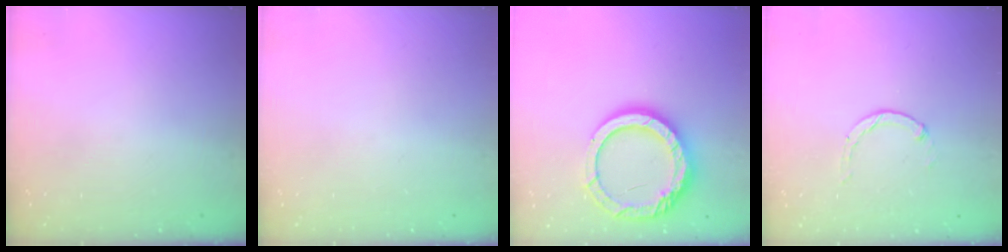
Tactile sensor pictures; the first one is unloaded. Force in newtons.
{"total": 0.0}
{"total": 16.9, "press": 16.8, "slide": 1.2}
{"total": 0.8, "press": 0.7, "slide": 0.2}